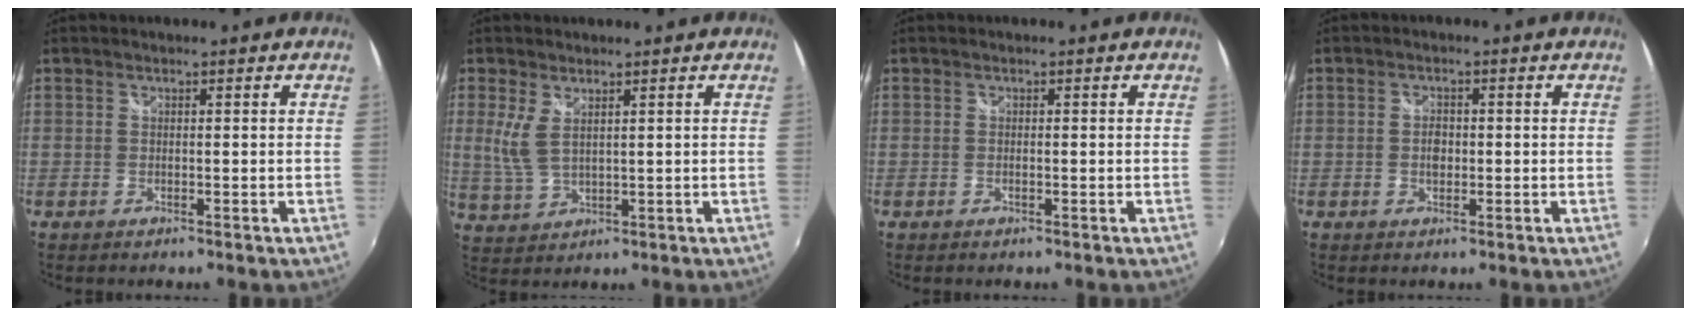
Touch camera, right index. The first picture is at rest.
{"total": 5.1, "force": [1.7, 2.2, 4.3], "torque": [-0.096, -0.003, 0.039]}
{"total": 0.5, "force": [-0.3, 0.0, 0.4], "torque": [-0.008, 0.000, -0.006]}
{"total": 2.3, "force": [-0.3, 1.6, 1.7], "torque": [-0.030, 0.003, -0.005]}